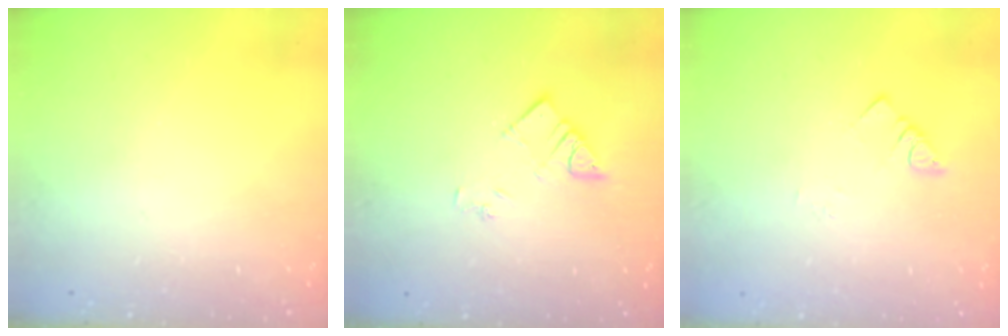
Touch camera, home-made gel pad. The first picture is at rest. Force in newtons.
{"total": 5.1, "press": 5.1, "slide": 0.3}
{"total": 2.1, "press": 2.1, "slide": 0.3}